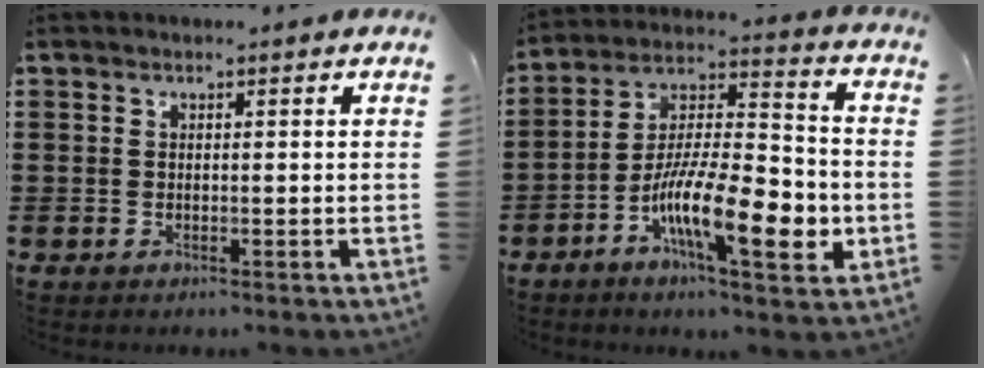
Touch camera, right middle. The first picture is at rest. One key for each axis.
{"total": 14.1, "fx": -5.5, "fy": 4.0, "fz": 12.4, "tx": -0.231, "ty": -0.014, "tz": -0.100}